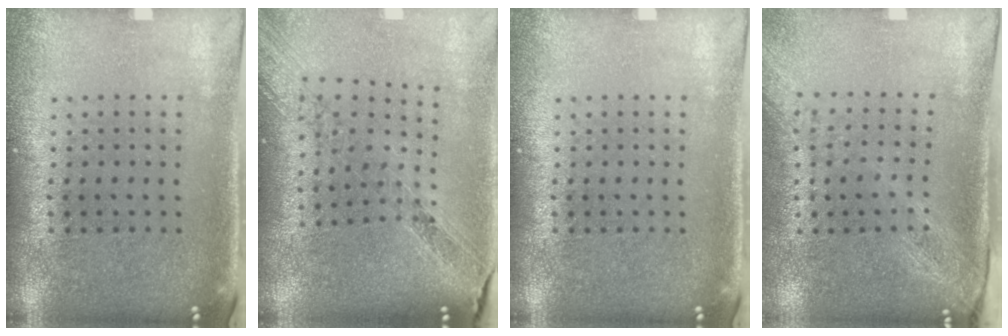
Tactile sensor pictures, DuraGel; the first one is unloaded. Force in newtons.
{"total": 1.1, "press": 1.1, "slide": 0.2}
{"total": 0.0}
{"total": 2.0, "press": 1.6, "slide": 1.2}